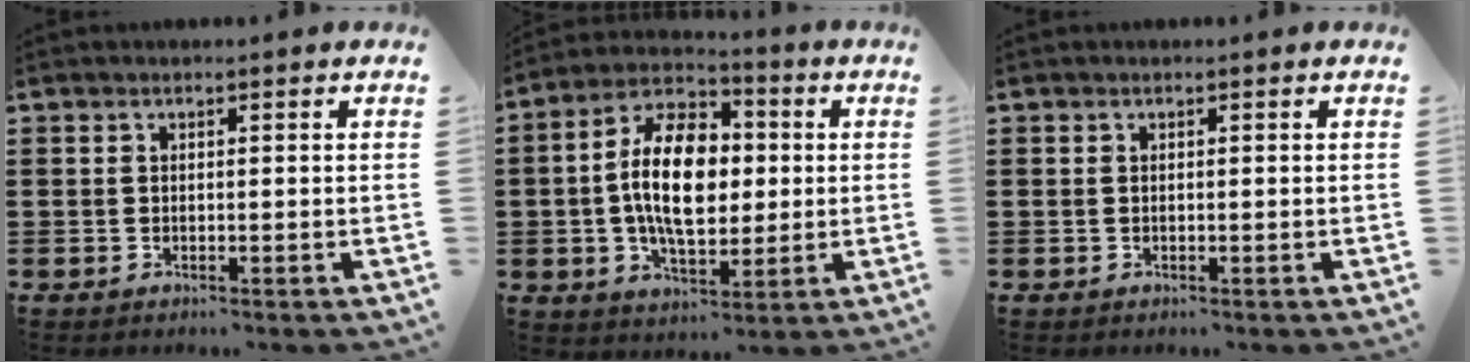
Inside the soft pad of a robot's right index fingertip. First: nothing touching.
{"total": 13.1, "force": [0.4, 7.3, 10.9], "torque": [-0.220, 0.005, 0.002]}
{"total": 0.0}